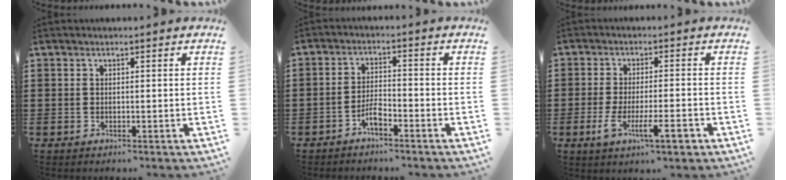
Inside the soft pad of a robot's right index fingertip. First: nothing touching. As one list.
[{"total": 3.3, "force": [-2.4, 0.8, 2.1], "torque": [-0.052, 0.003, -0.052]}, {"total": 7.2, "force": [-3.1, 2.0, 6.2], "torque": [-0.126, -0.012, -0.056]}]